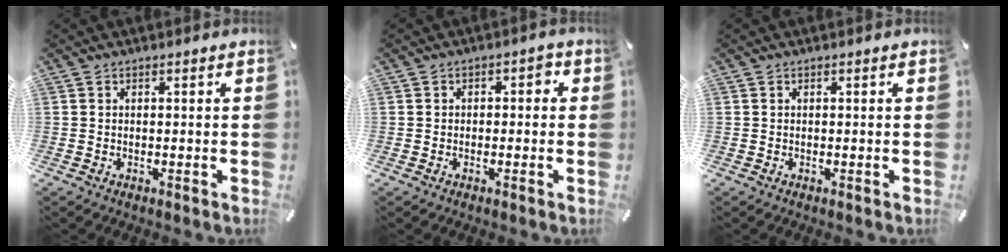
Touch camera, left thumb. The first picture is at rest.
{"total": 1.9, "force": [-1.0, 1.5, 0.7], "torque": [-0.015, 0.015, -0.024]}
{"total": 0.0}